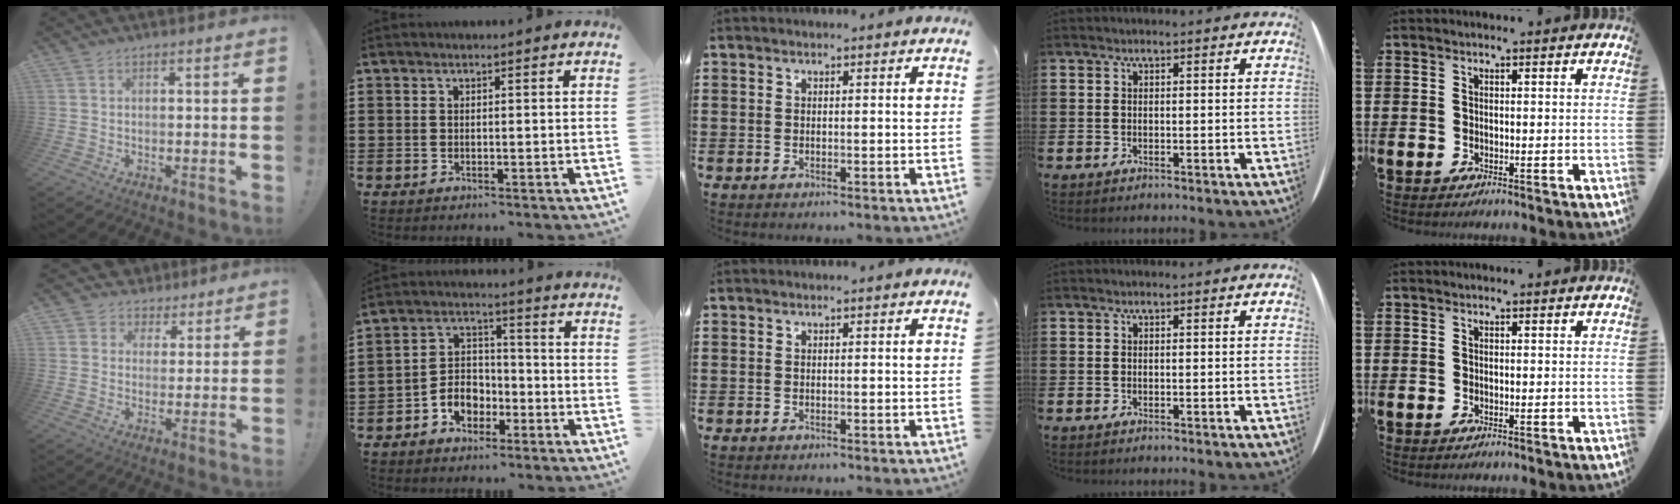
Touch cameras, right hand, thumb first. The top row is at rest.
{"thumb": {"total": 5.8, "force": [2.6, 5.1, 0.4], "torque": [-0.002, -0.017, 0.054]}, "index": {"total": 5.3, "force": [-2.9, 4.0, 2.0], "torque": [-0.048, 0.014, -0.056]}}